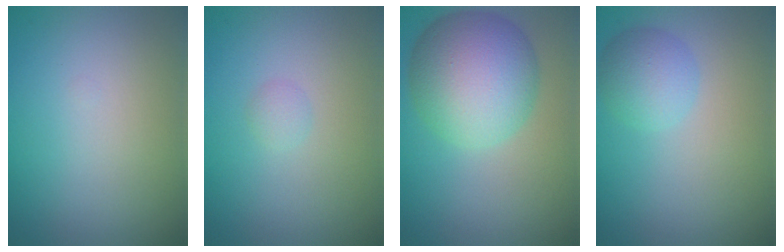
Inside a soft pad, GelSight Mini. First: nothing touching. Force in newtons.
{"total": 0.8, "press": 0.8, "slide": 0.1}
{"total": 9.5, "press": 9.5, "slide": 0.3}
{"total": 3.2, "press": 3.2, "slide": 0.2}